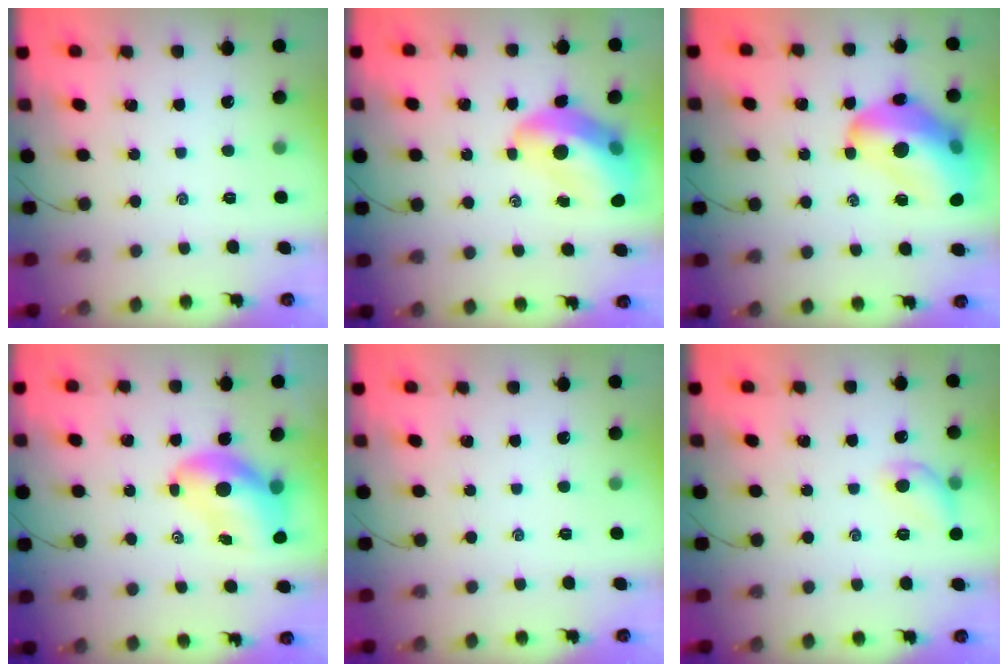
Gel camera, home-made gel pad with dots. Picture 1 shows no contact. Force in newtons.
{"total": 14.2, "press": 13.6, "slide": 4.1}
{"total": 20.8, "press": 20.2, "slide": 5.0}
{"total": 8.3, "press": 8.0, "slide": 2.4}
{"total": 0.0}
{"total": 8.2, "press": 8.2, "slide": 0.8}